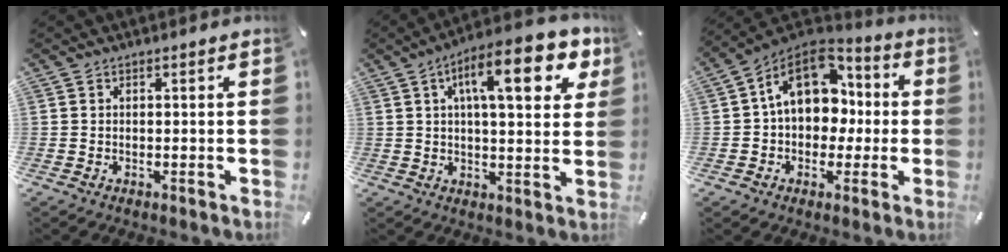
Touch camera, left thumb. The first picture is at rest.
{"total": 17.1, "force": [6.9, 5.9, 14.5], "torque": [-0.215, -0.012, 0.102]}
{"total": 15.7, "force": [3.4, 11.8, 9.9], "torque": [-0.167, -0.007, 0.066]}